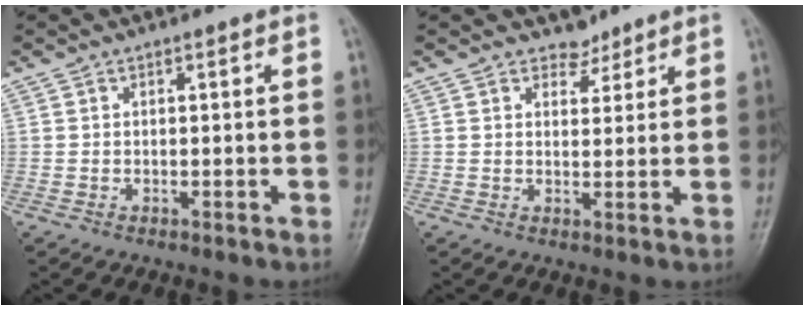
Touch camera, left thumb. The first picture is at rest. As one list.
[{"total": 2.7, "force": [2.2, 1.5, 0.1], "torque": [0.017, -0.015, 0.030]}]